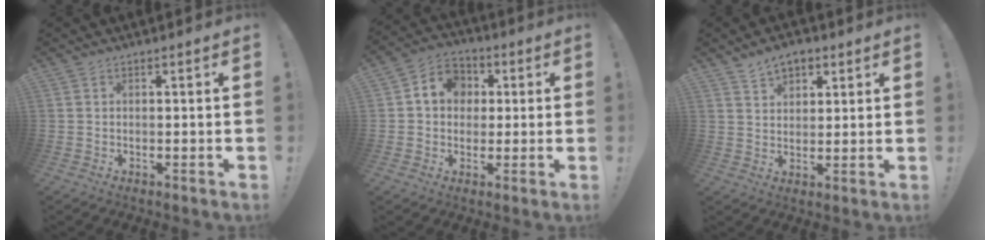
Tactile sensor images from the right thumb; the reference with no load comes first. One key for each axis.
{"total": 8.9, "fx": 1.6, "fy": 7.9, "fz": 3.8, "tx": -0.059, "ty": 0.007, "tz": 0.035}
{"total": 6.2, "fx": 4.1, "fy": 4.0, "fz": 2.4, "tx": -0.038, "ty": -0.016, "tz": 0.076}